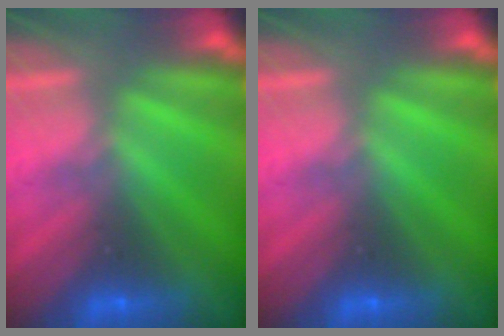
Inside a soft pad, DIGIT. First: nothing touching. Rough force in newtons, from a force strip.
{"total": 0.0}